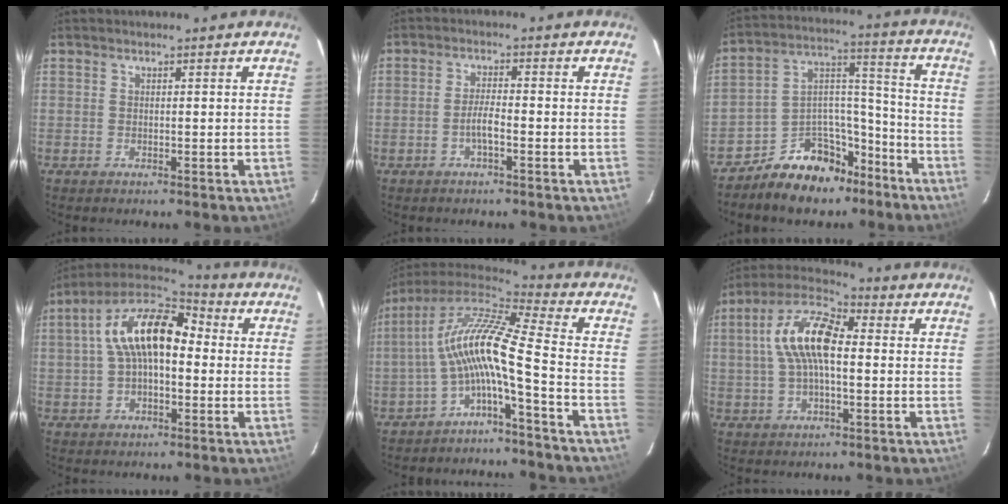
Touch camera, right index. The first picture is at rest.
{"total": 2.9, "force": [-1.4, 0.4, 2.5], "torque": [-0.053, 0.004, -0.027]}
{"total": 13.8, "force": [-10.3, 7.7, 5.0], "torque": [-0.082, 0.070, -0.154]}
{"total": 14.3, "force": [1.3, 7.6, 12.1], "torque": [-0.221, 0.033, 0.011]}
{"total": 12.1, "force": [-2.8, 0.6, 11.8], "torque": [-0.223, 0.013, -0.061]}
{"total": 12.1, "force": [0.8, 5.4, 10.8], "torque": [-0.215, 0.026, 0.008]}